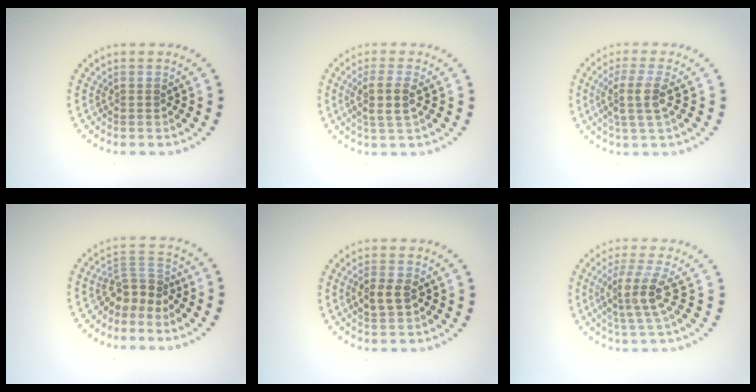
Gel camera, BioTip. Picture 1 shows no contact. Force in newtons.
{"total": 2.7, "press": 2.3, "slide": 1.4}
{"total": 3.1, "press": 2.4, "slide": 1.9}
{"total": 3.0, "press": 2.3, "slide": 2.0}
{"total": 2.7, "press": 2.6, "slide": 0.3}
{"total": 3.6, "press": 2.7, "slide": 2.4}